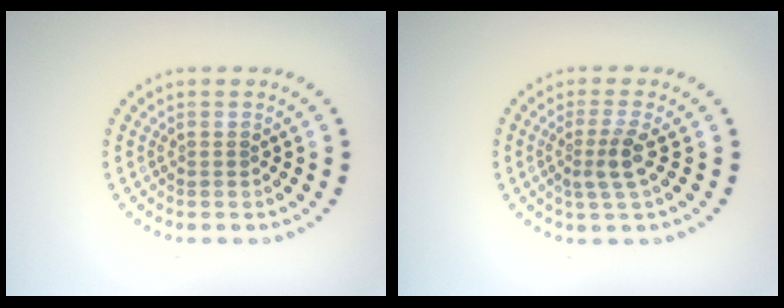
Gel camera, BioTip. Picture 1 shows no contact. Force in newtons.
{"total": 2.4, "press": 1.7, "slide": 1.6}